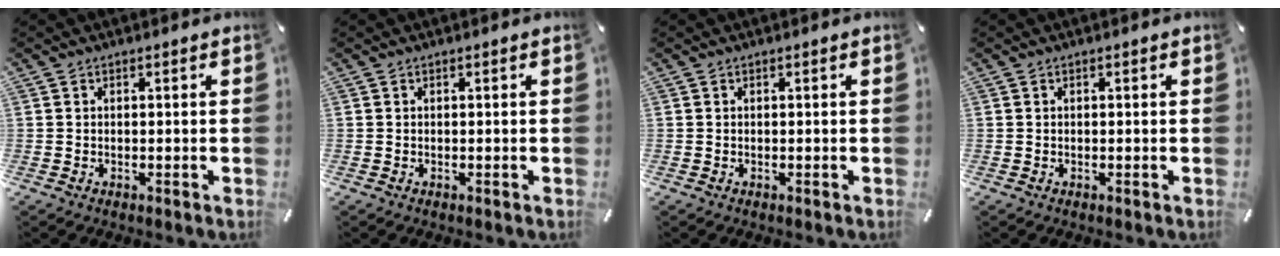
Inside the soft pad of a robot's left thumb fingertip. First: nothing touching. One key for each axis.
{"total": 0.0}
{"total": 0.0}
{"total": 0.0}